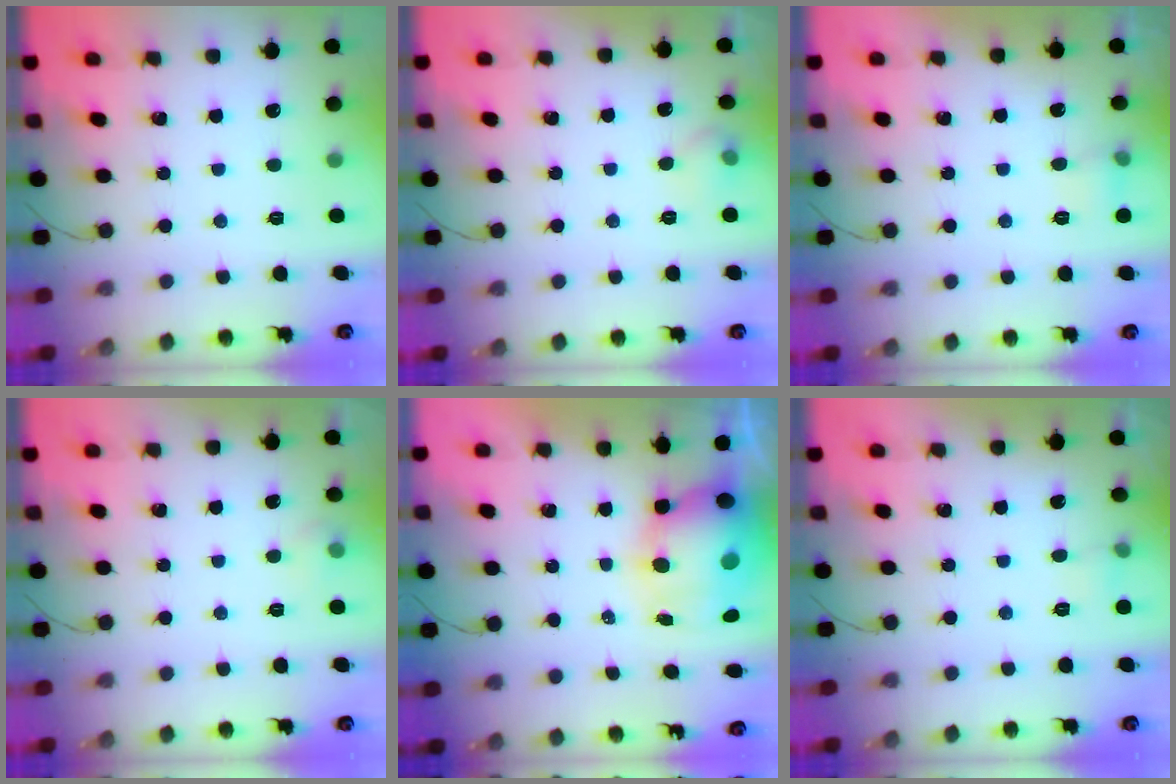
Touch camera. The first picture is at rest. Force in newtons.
{"total": 5.1, "press": 4.6, "slide": 2.3}
{"total": 5.4, "press": 5.3, "slide": 1.0}
{"total": 4.2, "press": 3.9, "slide": 1.7}
{"total": 14.9, "press": 12.7, "slide": 7.8}
{"total": 3.3, "press": 3.0, "slide": 1.3}